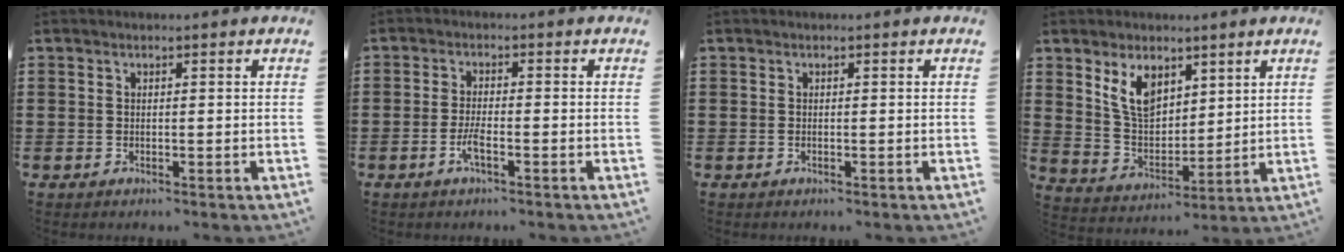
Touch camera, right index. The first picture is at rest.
{"total": 2.9, "force": [-1.5, 0.5, 2.5], "torque": [-0.058, -0.004, -0.031]}
{"total": 0.0}
{"total": 7.9, "force": [4.3, 4.6, 4.8], "torque": [-0.111, 0.006, 0.082]}